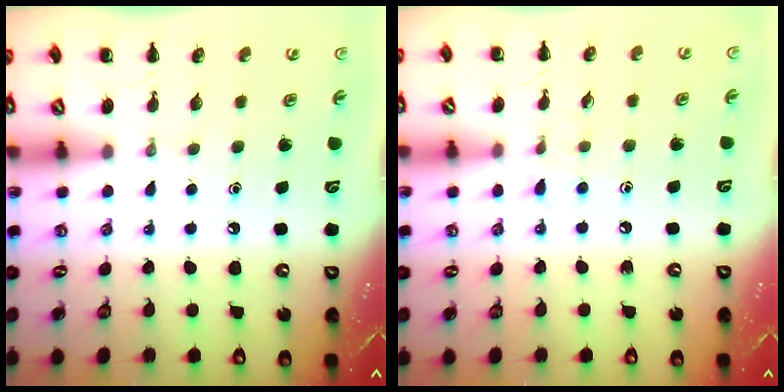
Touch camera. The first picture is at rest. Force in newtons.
{"total": 4.5, "press": 4.1, "slide": 1.8}